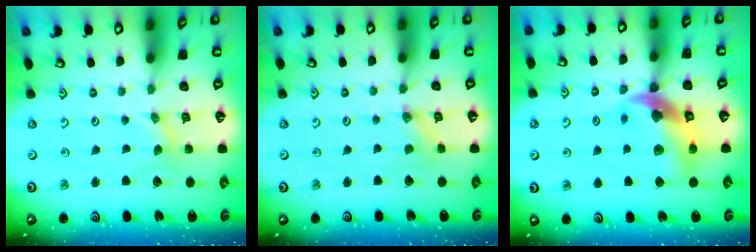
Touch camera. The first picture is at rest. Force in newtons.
{"total": 0.0}
{"total": 13.0, "press": 12.9, "slide": 1.8}